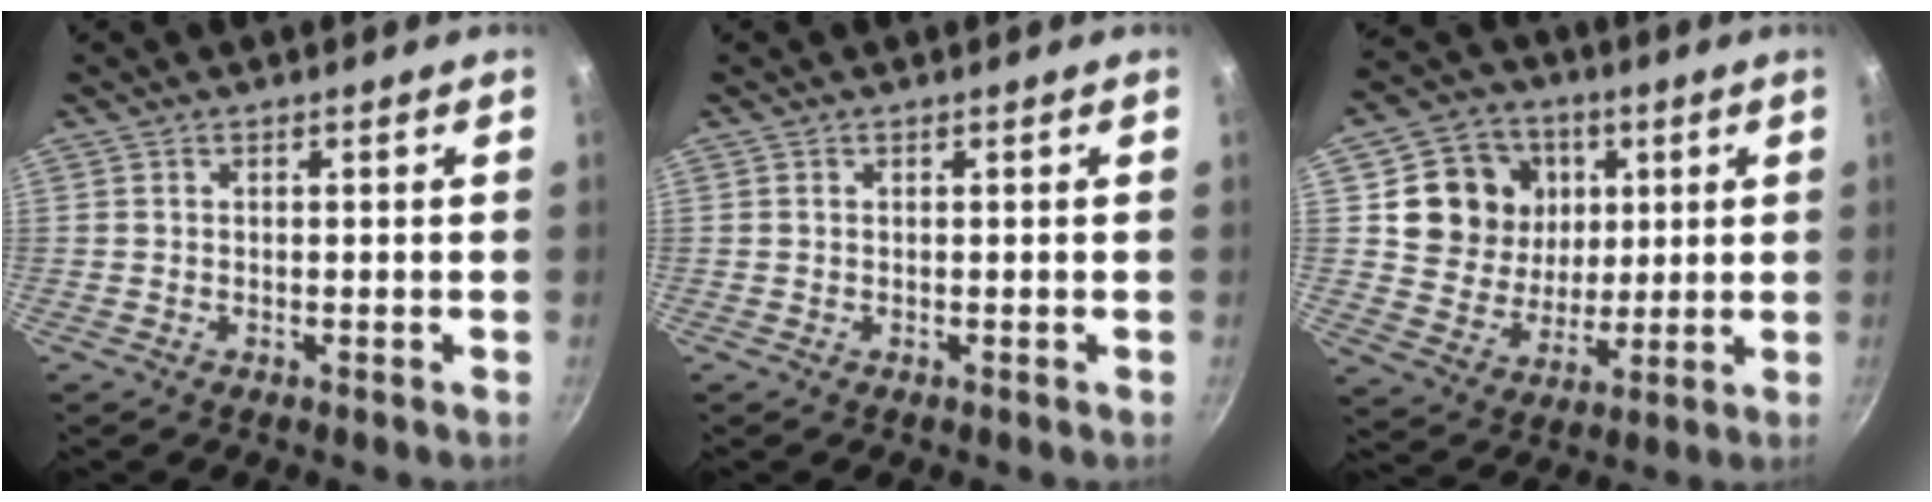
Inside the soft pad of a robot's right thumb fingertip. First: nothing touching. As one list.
[{"total": 0.0}, {"total": 14.7, "force": [4.2, 12.9, 5.7], "torque": [-0.070, -0.009, 0.077]}]